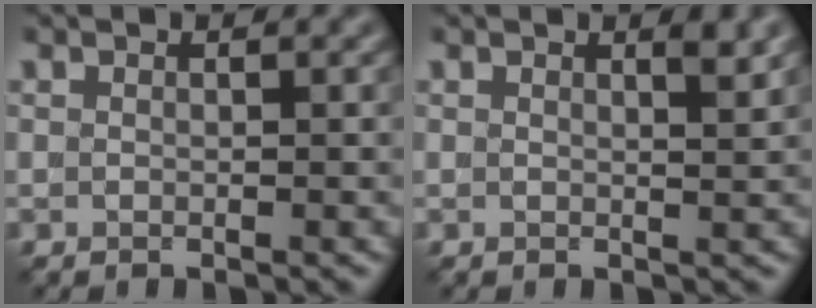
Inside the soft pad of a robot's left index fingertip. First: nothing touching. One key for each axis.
{"total": 1.5, "fx": 1.0, "fy": 0.3, "fz": 1.1, "tx": -0.009, "ty": 0.002, "tz": 0.012}